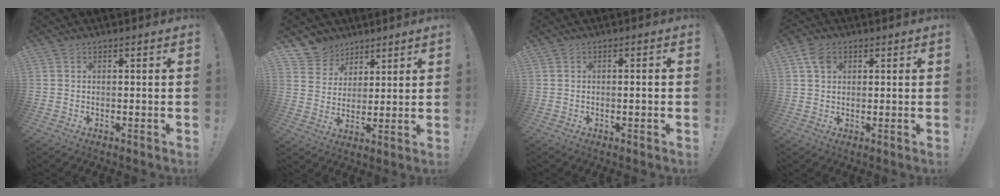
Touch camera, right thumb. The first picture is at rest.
{"total": 8.9, "force": [6.1, 6.4, 0.7], "torque": [-0.022, -0.049, 0.124]}
{"total": 1.7, "force": [-0.6, -0.1, 1.6], "torque": [-0.027, 0.002, -0.012]}
{"total": 4.6, "force": [2.1, 3.3, 2.4], "torque": [-0.038, -0.002, 0.040]}